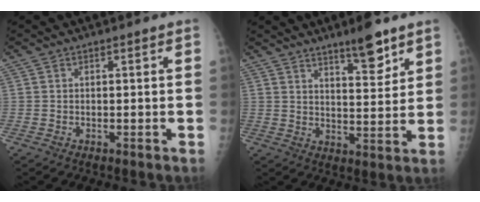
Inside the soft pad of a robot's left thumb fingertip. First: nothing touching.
{"total": 8.0, "force": [5.7, 2.0, 5.3], "torque": [-0.066, -0.042, 0.090]}